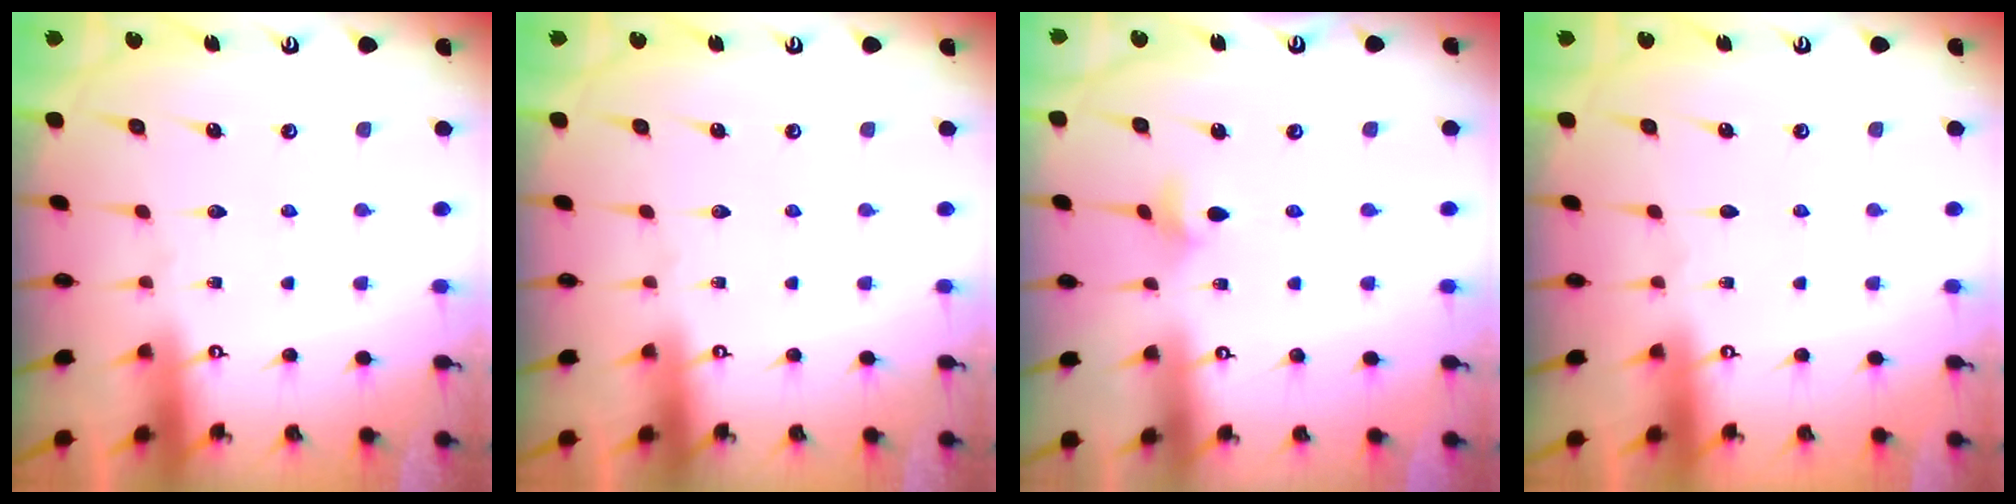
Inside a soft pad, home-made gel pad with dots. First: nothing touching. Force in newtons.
{"total": 0.0}
{"total": 3.3, "press": 3.2, "slide": 0.8}
{"total": 0.0}